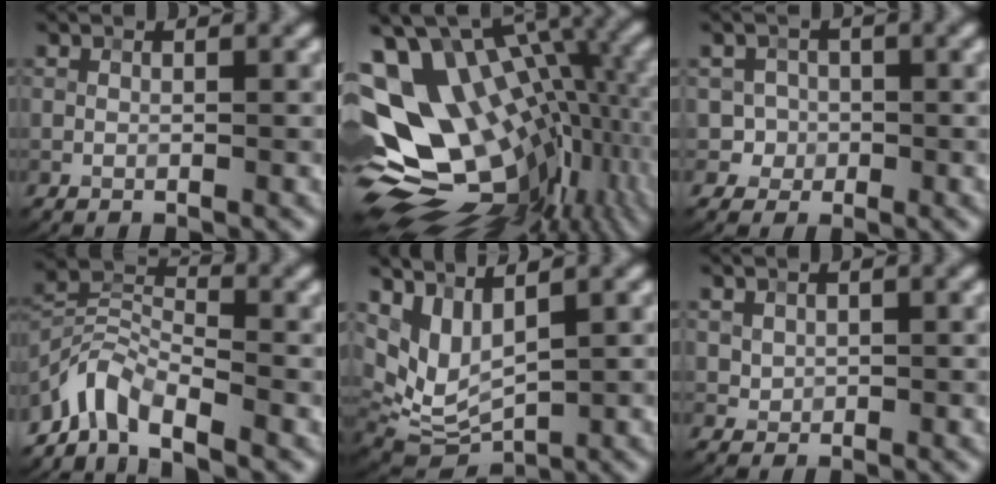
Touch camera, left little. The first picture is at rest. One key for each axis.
{"total": 18.1, "fx": 1.3, "fy": 11.3, "fz": 14.1, "tx": -0.220, "ty": -0.023, "tz": 0.061}
{"total": 2.2, "fx": -0.6, "fy": 2.1, "fz": 0.1, "tx": 0.022, "ty": 0.006, "tz": -0.010}
{"total": 5.1, "fx": -4.2, "fy": 1.7, "fz": 2.4, "tx": -0.039, "ty": 0.002, "tz": -0.094}
{"total": 5.0, "fx": 2.2, "fy": 2.5, "fz": 3.7, "tx": -0.086, "ty": -0.018, "tz": 0.052}
{"total": 0.9, "fx": 0.4, "fy": 0.8, "fz": 0.3, "tx": -0.005, "ty": -0.004, "tz": 0.013}